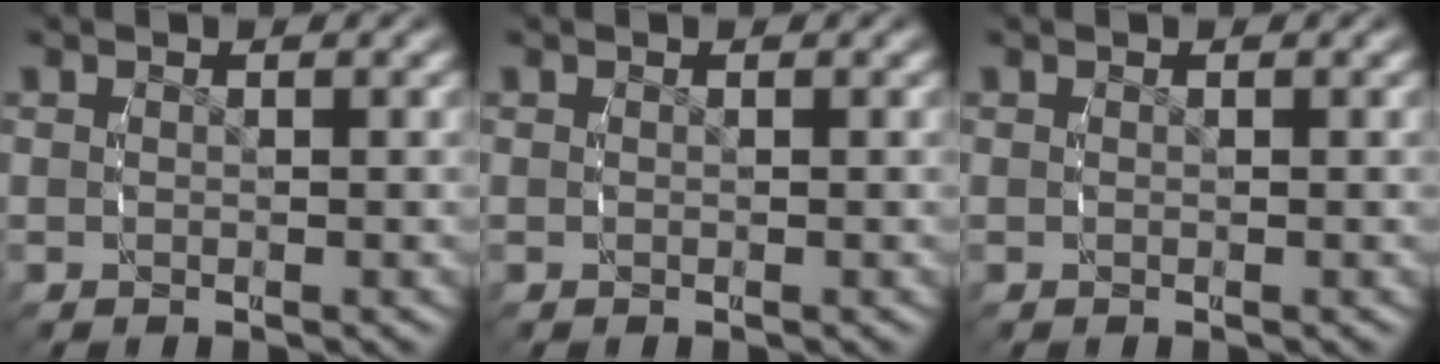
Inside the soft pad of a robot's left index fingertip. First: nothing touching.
{"total": 0.0}
{"total": 0.0}